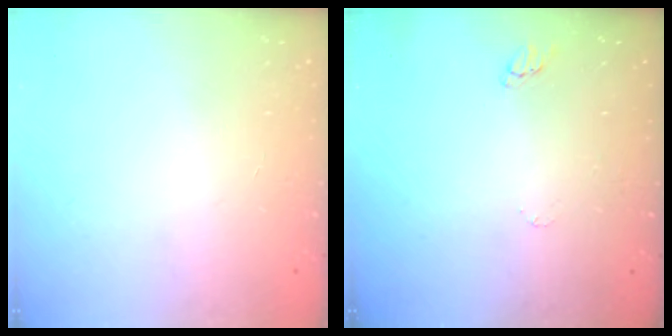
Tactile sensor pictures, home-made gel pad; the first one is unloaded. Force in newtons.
{"total": 2.9, "press": 2.9, "slide": 0.2}